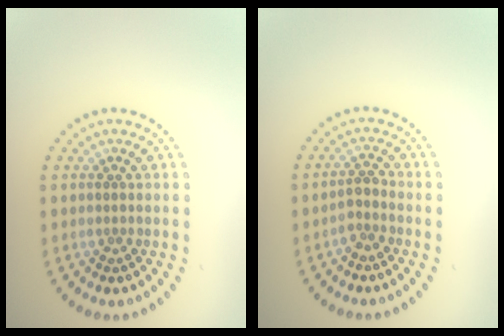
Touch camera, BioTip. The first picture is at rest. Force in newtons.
{"total": 1.7, "press": 1.3, "slide": 1.1}